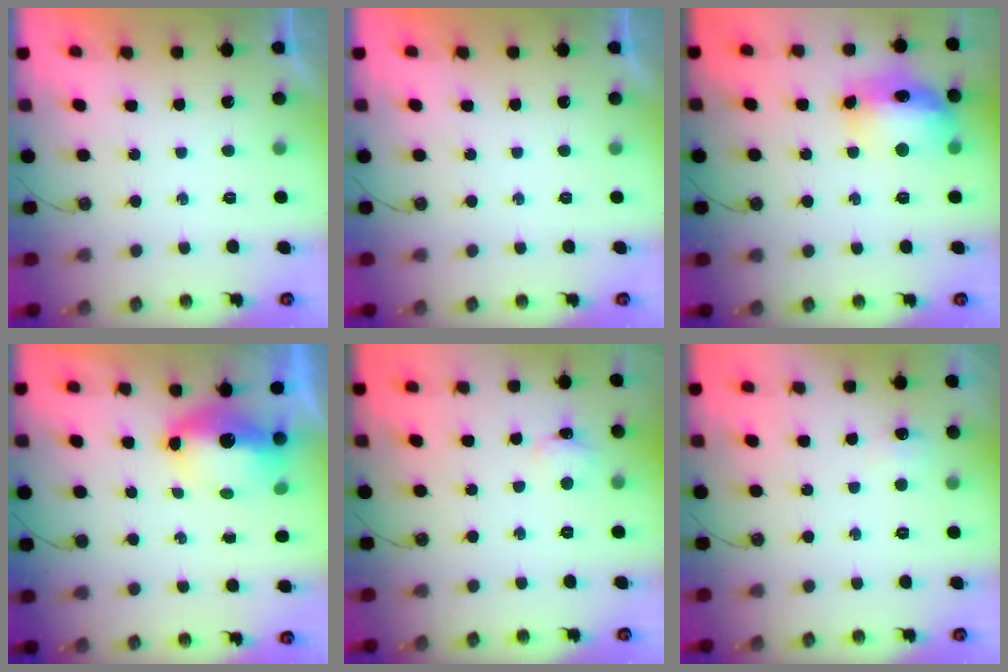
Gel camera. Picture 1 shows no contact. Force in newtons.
{"total": 0.0}
{"total": 14.4, "press": 14.3, "slide": 1.1}
{"total": 8.2, "press": 8.2, "slide": 0.4}
{"total": 4.0, "press": 4.0, "slide": 0.5}
{"total": 5.6, "press": 5.6, "slide": 0.8}